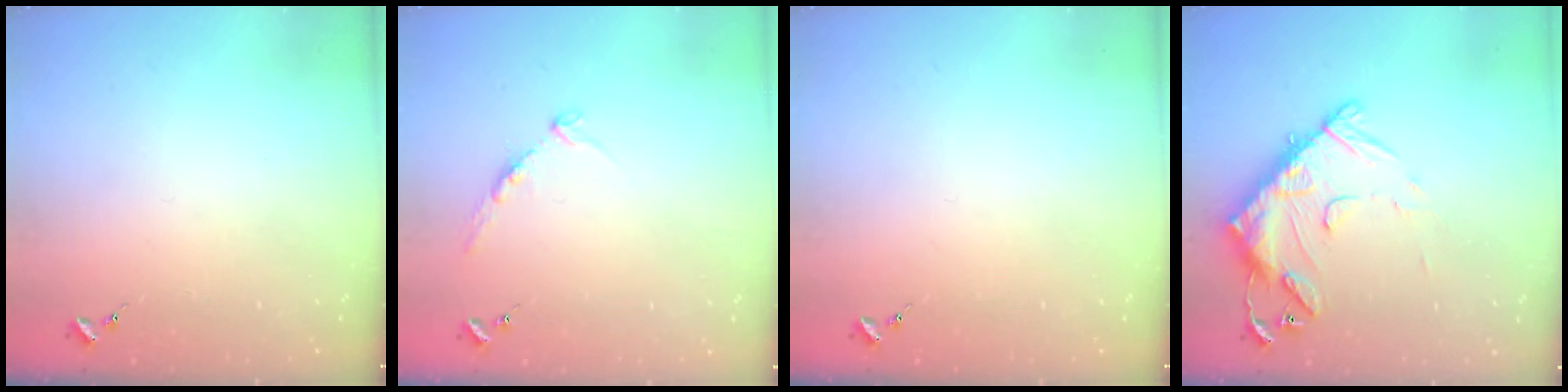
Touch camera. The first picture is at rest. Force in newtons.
{"total": 8.3, "press": 8.2, "slide": 0.9}
{"total": 0.0}
{"total": 15.5, "press": 15.4, "slide": 1.5}